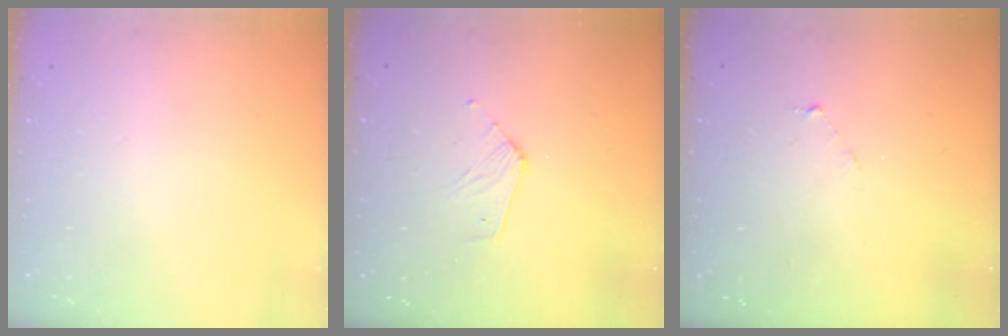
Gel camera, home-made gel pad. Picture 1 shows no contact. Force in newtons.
{"total": 4.1, "press": 4.1, "slide": 0.4}
{"total": 2.1, "press": 2.1, "slide": 0.2}